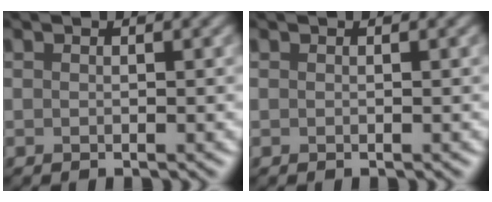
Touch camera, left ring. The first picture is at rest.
{"total": 0.0}